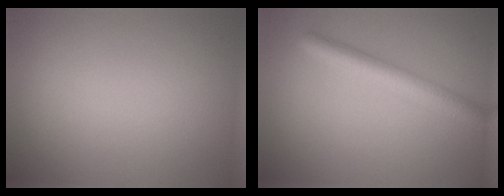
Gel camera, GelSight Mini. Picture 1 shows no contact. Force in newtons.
{"total": 3.8, "press": 3.8, "slide": 0.1}